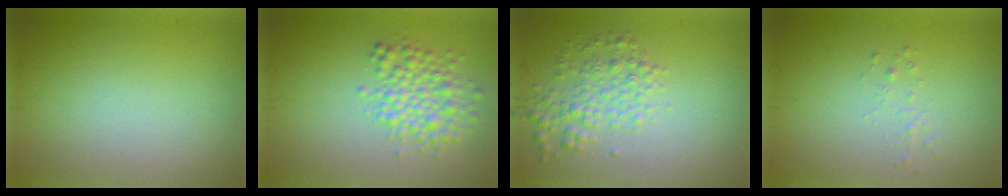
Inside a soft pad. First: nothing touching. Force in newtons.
{"total": 4.1, "press": 4.1, "slide": 0.0}
{"total": 3.0, "press": 3.0, "slide": 0.0}
{"total": 0.8, "press": 0.8, "slide": 0.0}